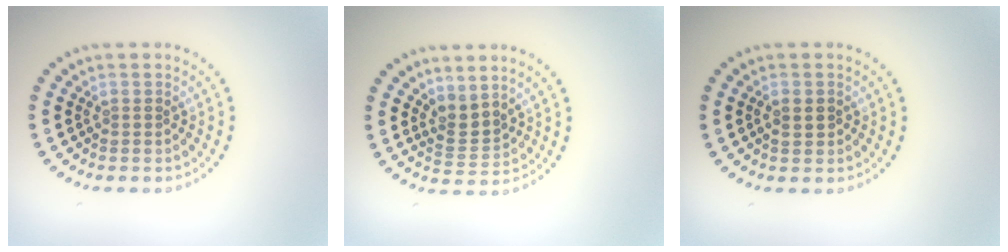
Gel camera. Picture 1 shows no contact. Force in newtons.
{"total": 2.3, "press": 1.5, "slide": 1.7}
{"total": 1.1, "press": 1.1, "slide": 0.2}